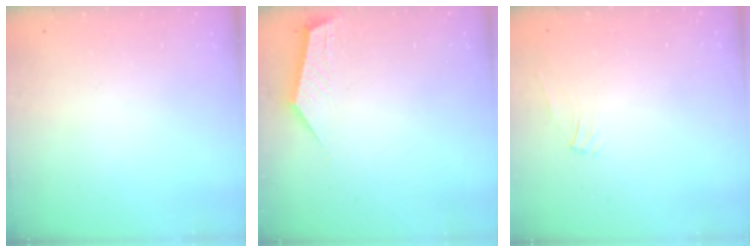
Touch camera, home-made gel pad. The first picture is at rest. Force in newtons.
{"total": 2.2, "press": 2.2, "slide": 0.3}
{"total": 0.6, "press": 0.5, "slide": 0.4}